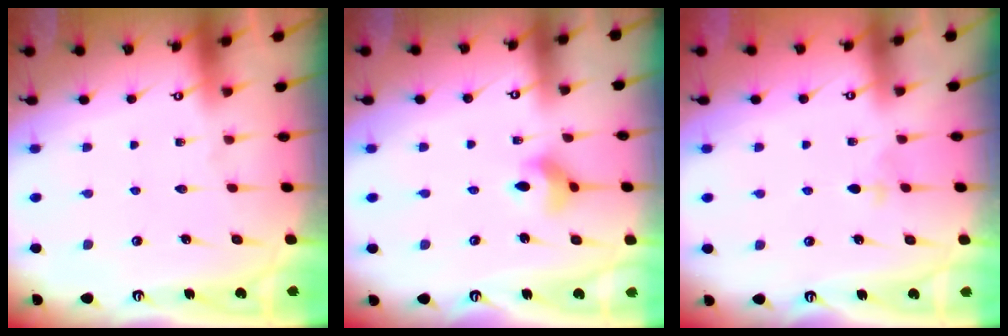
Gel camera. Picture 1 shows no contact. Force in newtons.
{"total": 5.9, "press": 5.7, "slide": 1.5}
{"total": 1.9, "press": 1.9, "slide": 0.4}